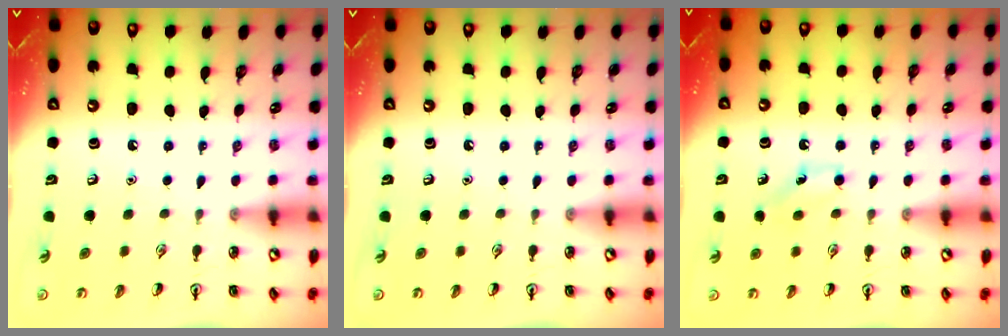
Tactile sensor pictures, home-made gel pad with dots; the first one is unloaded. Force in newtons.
{"total": 0.0}
{"total": 4.9, "press": 4.7, "slide": 1.3}